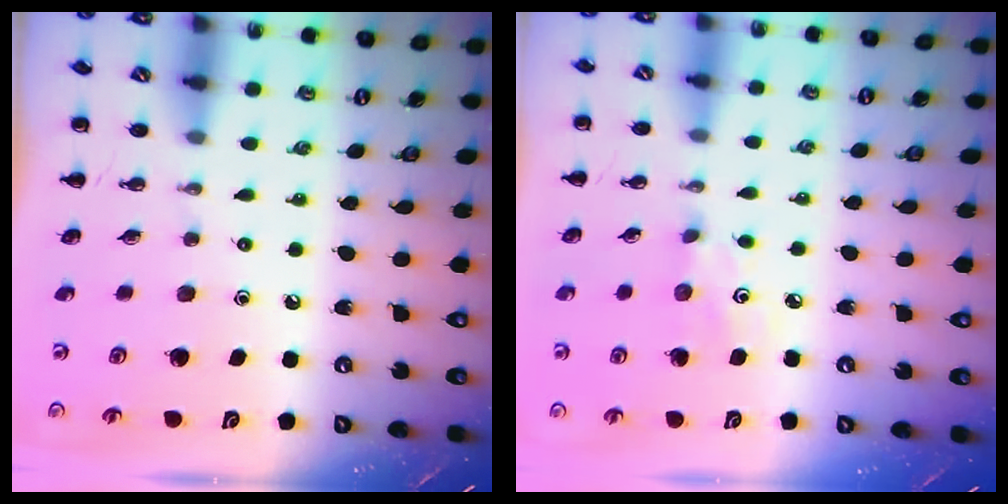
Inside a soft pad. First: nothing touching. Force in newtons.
{"total": 2.7, "press": 2.7, "slide": 0.5}